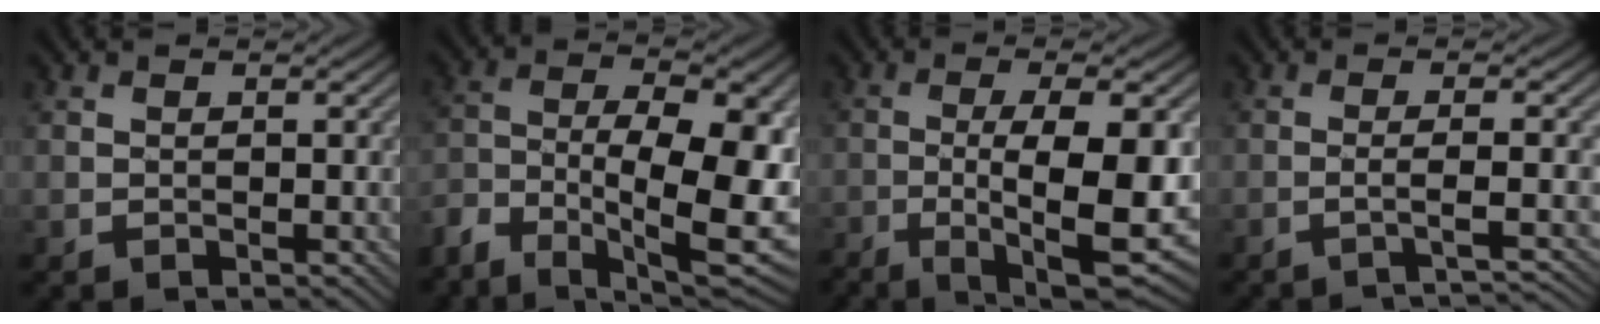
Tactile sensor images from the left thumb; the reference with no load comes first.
{"total": 14.3, "force": [-6.3, 6.0, 11.3], "torque": [-0.198, -0.015, -0.110]}
{"total": 11.4, "force": [-3.0, 3.0, 10.6], "torque": [-0.168, -0.002, -0.041]}
{"total": 3.2, "force": [-1.6, 0.4, 2.7], "torque": [-0.029, 0.011, -0.049]}